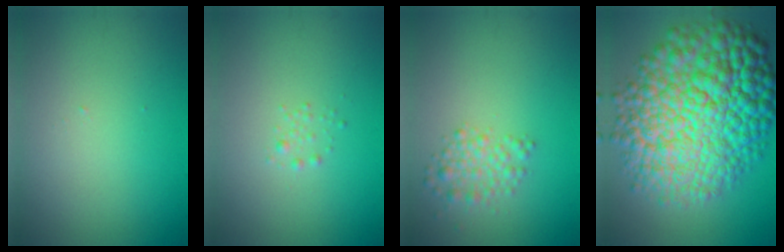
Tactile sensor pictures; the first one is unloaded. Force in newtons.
{"total": 0.7, "press": 0.7, "slide": 0.0}
{"total": 2.3, "press": 2.3, "slide": 0.1}
{"total": 16.5, "press": 16.5, "slide": 0.2}